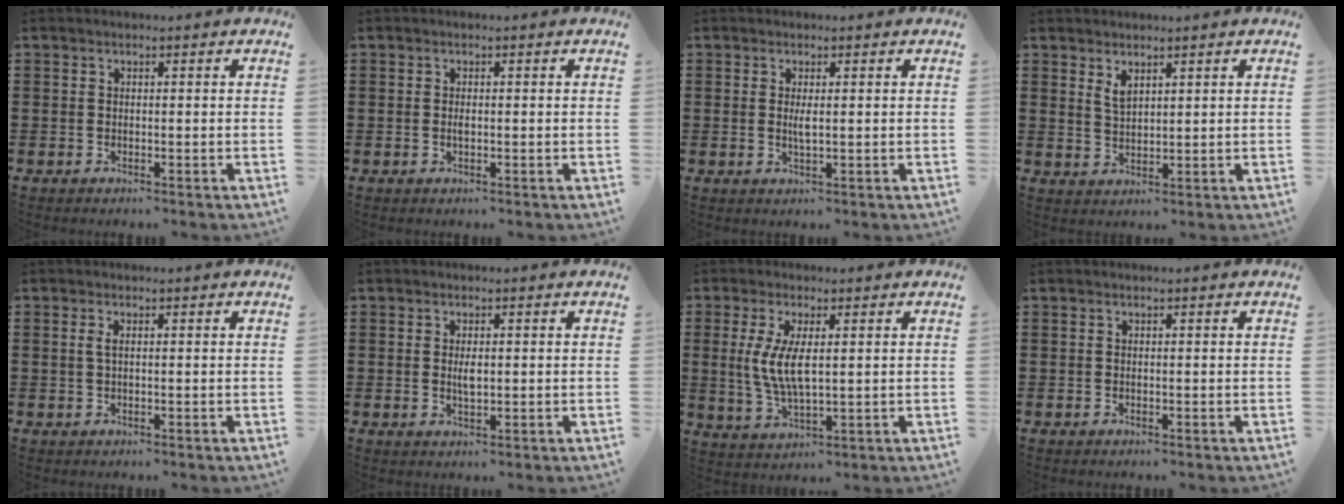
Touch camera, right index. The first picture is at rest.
{"total": 0.9, "force": [-0.1, 0.3, 0.8], "torque": [-0.017, 0.000, -0.002]}
{"total": 2.0, "force": [0.2, 0.4, 2.0], "torque": [-0.037, -0.002, 0.002]}
{"total": 2.3, "force": [1.7, 0.9, 1.3], "torque": [-0.029, 0.003, 0.030]}
{"total": 1.3, "force": [0.2, 0.4, 1.2], "torque": [-0.024, 0.003, 0.003]}
{"total": 2.4, "force": [0.2, 0.9, 2.2], "torque": [-0.043, 0.002, 0.001]}
{"total": 6.3, "force": [0.9, 2.2, 5.9], "torque": [-0.129, 0.001, 0.010]}
{"total": 0.0}